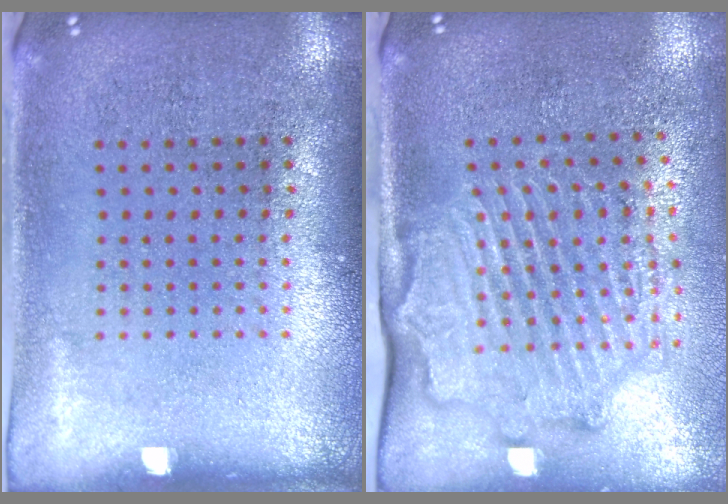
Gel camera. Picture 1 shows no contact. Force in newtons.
{"total": 2.2, "press": 2.1, "slide": 0.1}